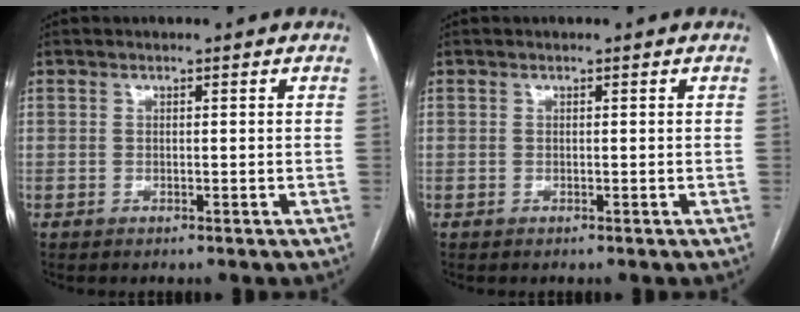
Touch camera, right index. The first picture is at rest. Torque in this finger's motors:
{"motor_torque": [0.00, 0.00, 0.00, 0.00]}